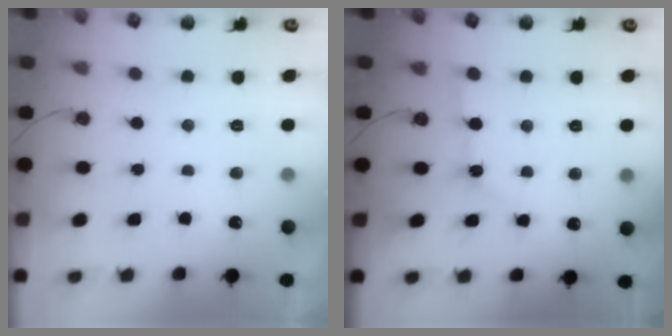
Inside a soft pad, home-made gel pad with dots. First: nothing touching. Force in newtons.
{"total": 2.0, "press": 2.0, "slide": 0.3}